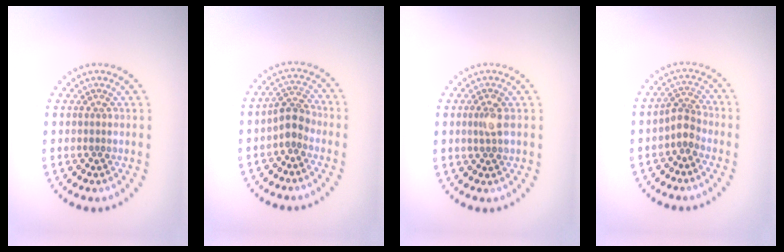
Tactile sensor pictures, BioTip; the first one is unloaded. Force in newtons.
{"total": 2.2, "press": 2.0, "slide": 1.0}
{"total": 1.4, "press": 1.4, "slide": 0.1}
{"total": 2.0, "press": 1.6, "slide": 1.3}